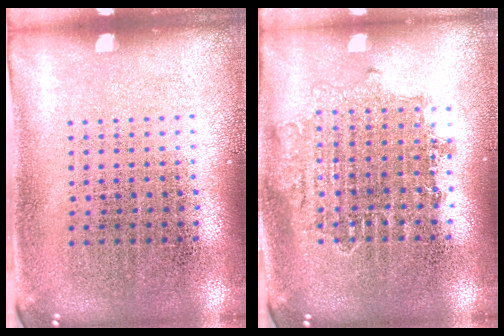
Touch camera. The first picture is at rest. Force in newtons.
{"total": 1.6, "press": 1.3, "slide": 0.9}